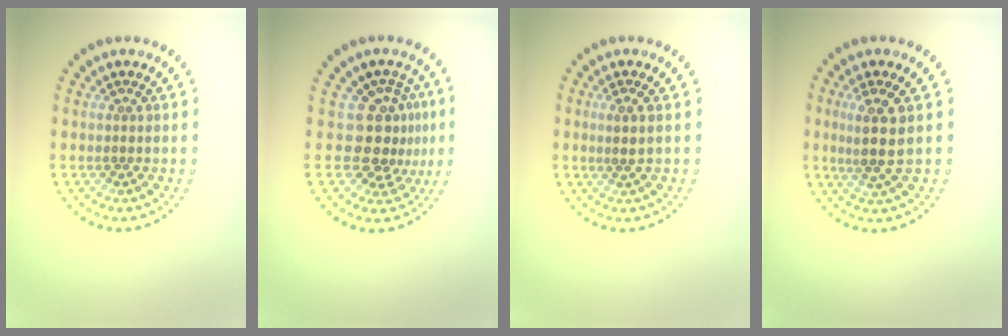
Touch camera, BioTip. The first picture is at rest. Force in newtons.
{"total": 3.7, "press": 2.6, "slide": 2.5}
{"total": 1.2, "press": 0.8, "slide": 0.8}
{"total": 3.1, "press": 2.6, "slide": 1.7}